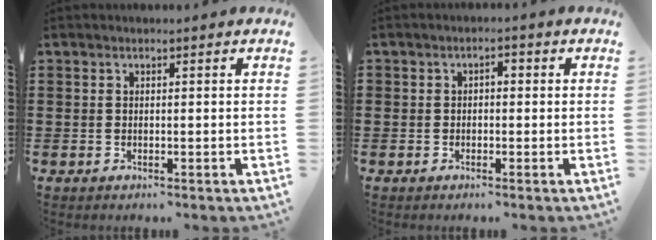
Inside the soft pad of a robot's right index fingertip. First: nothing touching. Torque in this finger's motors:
{"motor_torque": [0.77, 0.56, 0.29, 0.05]}